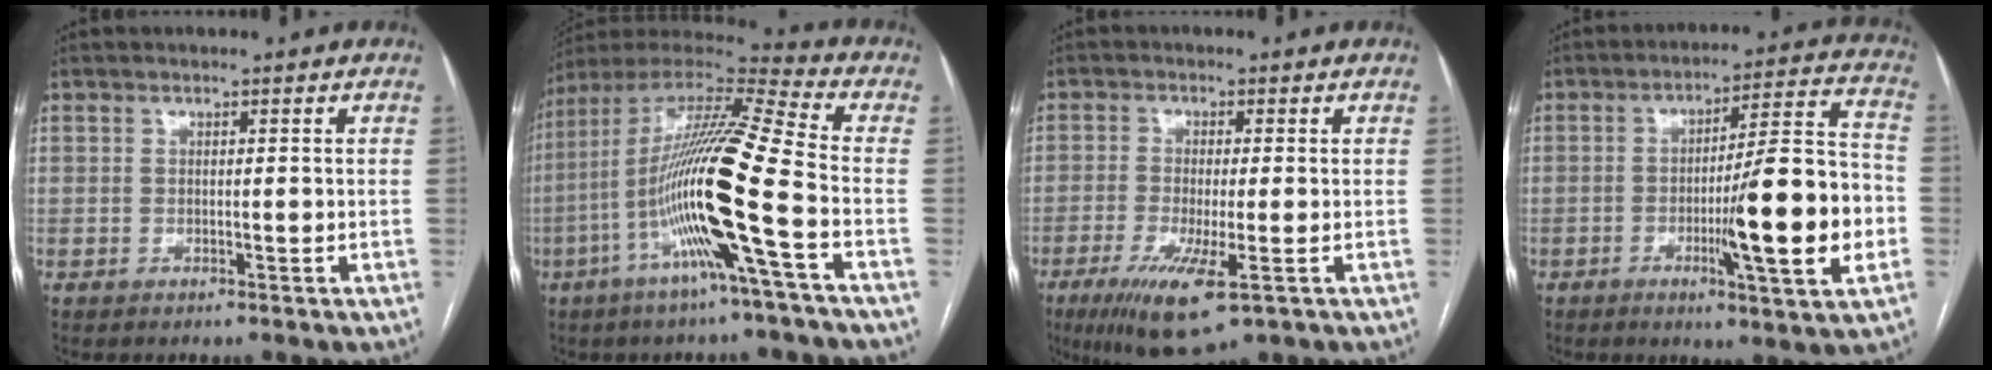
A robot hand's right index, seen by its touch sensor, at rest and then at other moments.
{"total": 19.8, "force": [-5.6, -0.6, 19.0], "torque": [-0.371, -0.005, -0.118]}
{"total": 9.8, "force": [-4.6, 1.6, 8.4], "torque": [-0.155, -0.029, -0.074]}
{"total": 16.8, "force": [-3.9, 0.7, 16.4], "torque": [-0.243, 0.002, -0.058]}